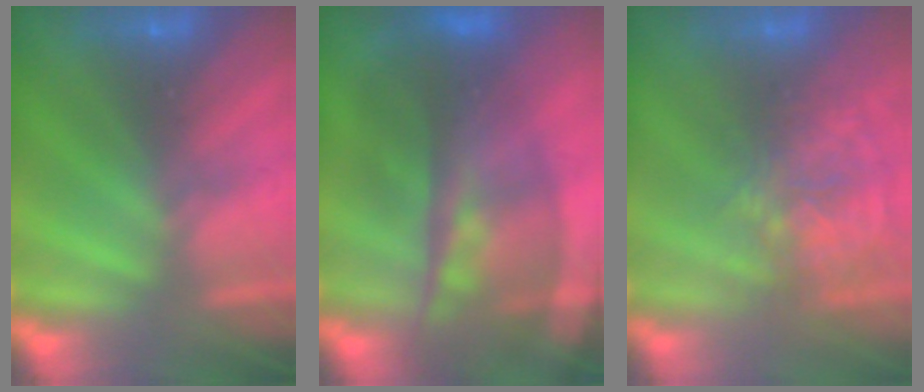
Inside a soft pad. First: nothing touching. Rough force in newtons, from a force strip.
{"total": 10.6}
{"total": 4.1}